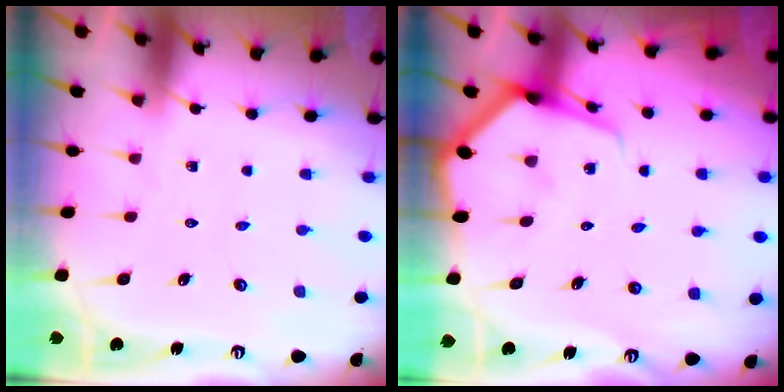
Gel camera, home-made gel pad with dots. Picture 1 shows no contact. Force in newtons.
{"total": 5.7, "press": 5.6, "slide": 0.6}